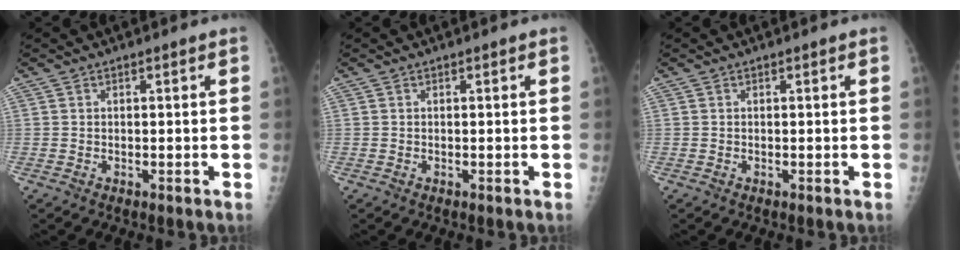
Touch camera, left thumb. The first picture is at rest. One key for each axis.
{"total": 0.0}
{"total": 0.0}